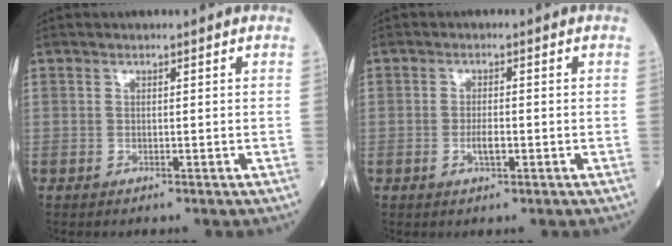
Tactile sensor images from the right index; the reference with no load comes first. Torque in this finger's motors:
{"motor_torque": [0.11, -0.04, 0.23, 0.06]}